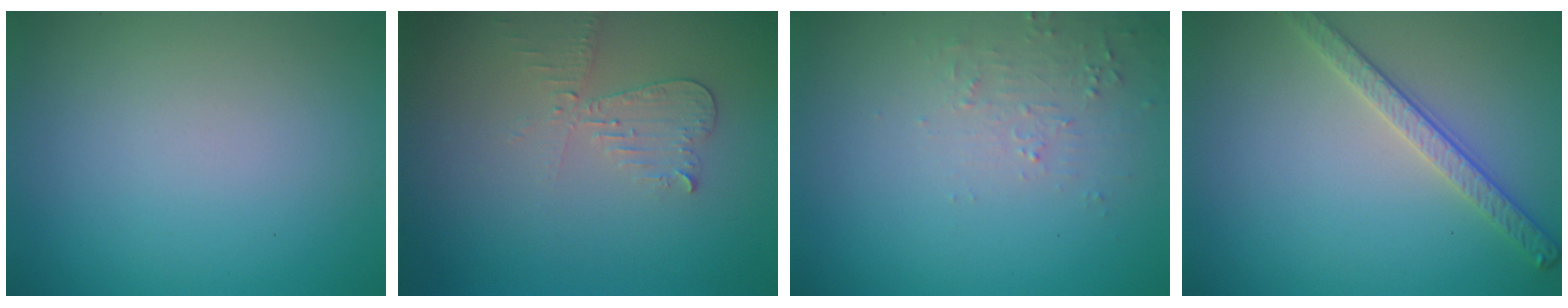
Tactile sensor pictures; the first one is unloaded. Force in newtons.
{"total": 2.2, "press": 2.2, "slide": 0.2}
{"total": 2.1, "press": 2.0, "slide": 0.5}
{"total": 2.8, "press": 2.7, "slide": 0.8}